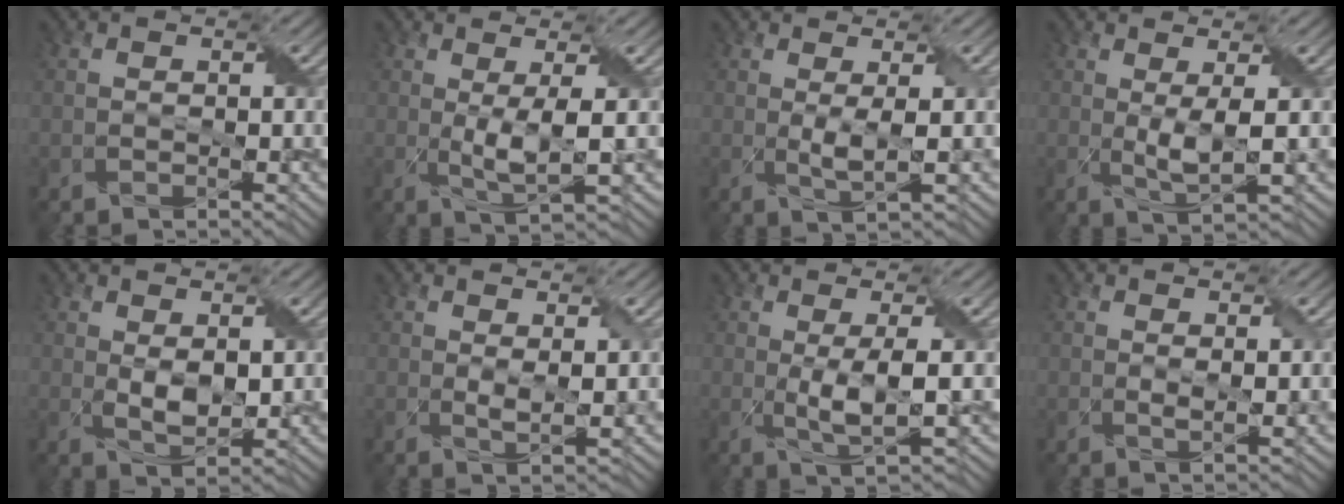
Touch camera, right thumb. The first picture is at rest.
{"total": 4.3, "force": [0.2, 0.8, 4.3], "torque": [-0.091, 0.002, 0.006]}
{"total": 2.7, "force": [0.4, 0.3, 2.6], "torque": [-0.058, 0.002, 0.009]}
{"total": 3.6, "force": [0.3, 0.7, 3.5], "torque": [-0.077, 0.001, 0.008]}
{"total": 3.7, "force": [0.6, 2.0, 3.1], "torque": [-0.068, -0.005, 0.019]}
{"total": 2.2, "force": [1.0, 0.4, 2.0], "torque": [-0.046, -0.005, 0.020]}
{"total": 4.8, "force": [-0.1, 0.9, 4.7], "torque": [-0.096, 0.002, 0.002]}
{"total": 1.5, "force": [0.6, 0.2, 1.4], "torque": [-0.030, -0.001, 0.012]}